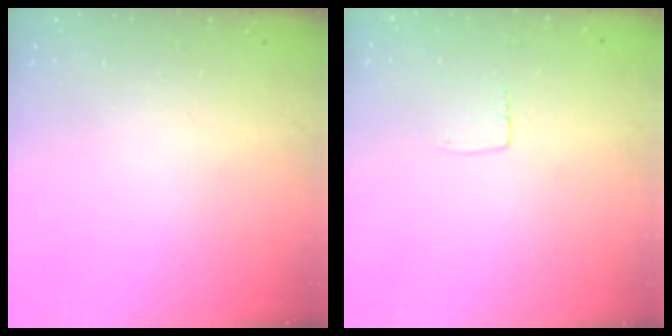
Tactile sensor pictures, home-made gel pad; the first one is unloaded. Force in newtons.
{"total": 2.7, "press": 2.7, "slide": 0.1}